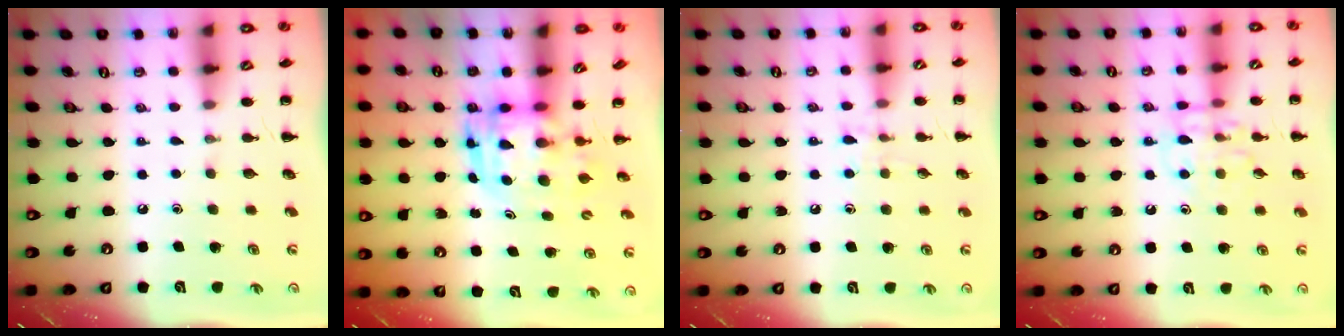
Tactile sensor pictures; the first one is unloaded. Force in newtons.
{"total": 3.5, "press": 3.4, "slide": 0.7}
{"total": 6.9, "press": 6.7, "slide": 1.5}
{"total": 10.4, "press": 10.3, "slide": 0.7}